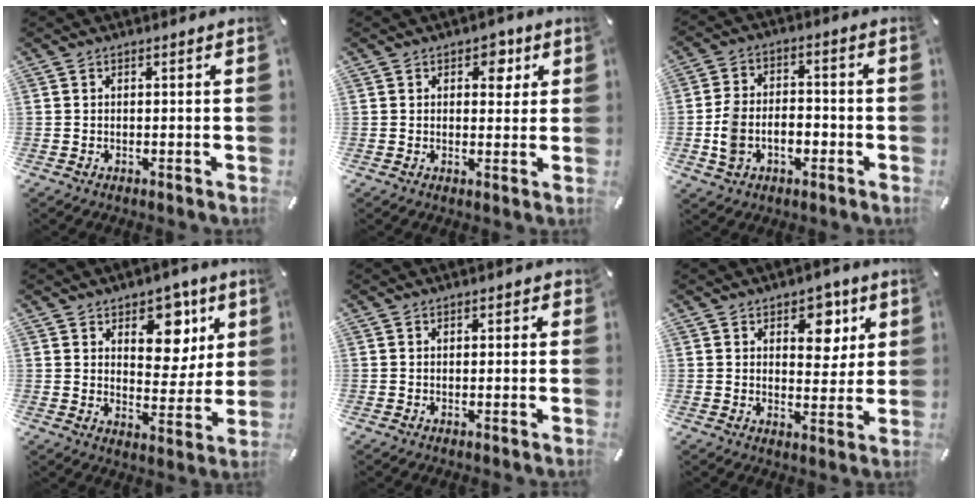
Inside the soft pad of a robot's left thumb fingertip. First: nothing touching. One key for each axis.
{"total": 4.8, "fx": 2.1, "fy": 3.2, "fz": 2.8, "tx": -0.015, "ty": -0.010, "tz": 0.027}
{"total": 8.4, "fx": -2.7, "fy": 6.1, "fz": 5.1, "tx": -0.104, "ty": 0.018, "tz": -0.047}
{"total": 11.2, "fx": 5.8, "fy": 7.8, "fz": 5.6, "tx": -0.050, "ty": -0.043, "tz": 0.098}
{"total": 0.8, "fx": 0.2, "fy": 0.6, "fz": 0.5, "tx": -0.002, "ty": 0.001, "tz": 0.000}
{"total": 7.9, "fx": 4.0, "fy": 5.4, "fz": 4.2, "tx": -0.030, "ty": -0.021, "tz": 0.060}